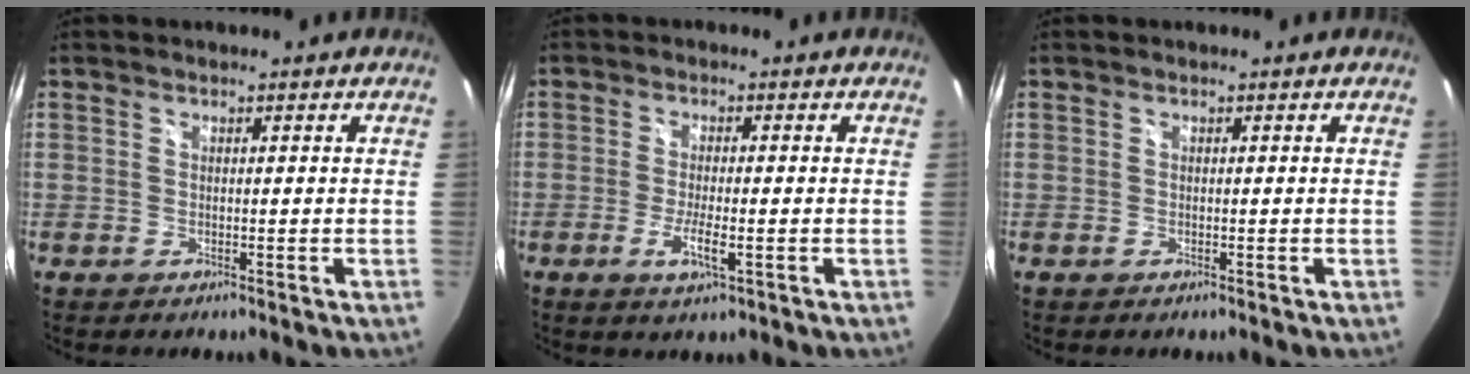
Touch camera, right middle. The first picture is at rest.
{"total": 4.5, "force": [-1.7, 0.7, 4.1], "torque": [-0.083, -0.008, -0.031]}
{"total": 0.0}